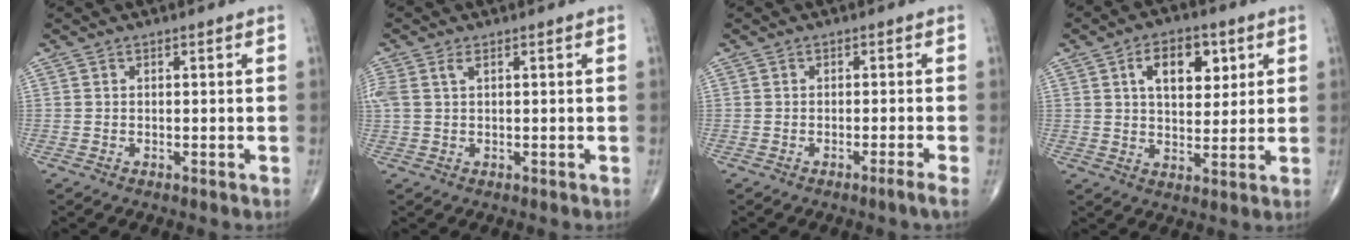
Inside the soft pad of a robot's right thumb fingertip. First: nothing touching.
{"total": 3.3, "force": [1.2, 1.6, 2.6], "torque": [-0.084, 0.019, 0.031]}
{"total": 1.9, "force": [-1.3, -0.6, 1.3], "torque": [-0.027, 0.001, -0.023]}
{"total": 10.2, "force": [3.7, 6.0, 7.4], "torque": [-0.079, -0.011, 0.057]}